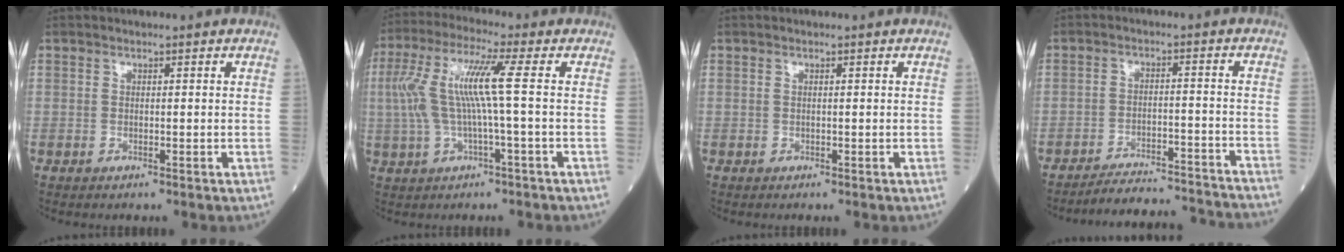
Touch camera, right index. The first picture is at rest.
{"total": 9.4, "force": [0.5, -0.1, 9.4], "torque": [-0.205, 0.022, 0.007]}
{"total": 0.0}
{"total": 15.0, "force": [-14.7, 0.0, 3.2], "torque": [-0.030, 0.002, -0.196]}